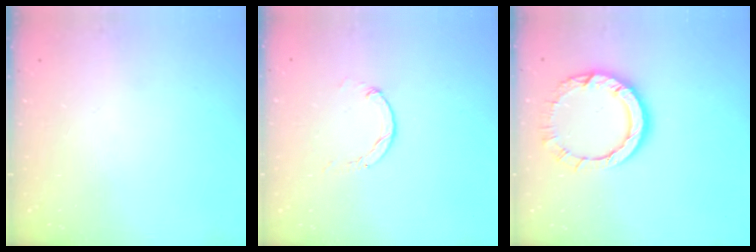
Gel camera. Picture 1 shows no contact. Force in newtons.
{"total": 0.0}
{"total": 10.2, "press": 10.2, "slide": 0.9}